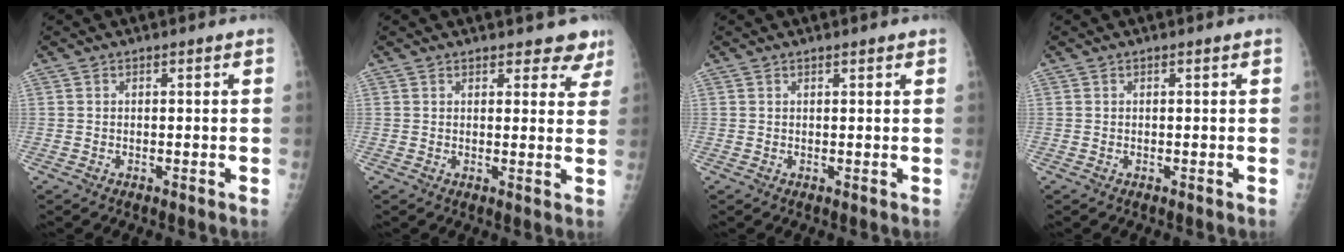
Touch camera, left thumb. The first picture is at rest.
{"total": 5.4, "force": [4.7, 2.4, 1.2], "torque": [0.023, -0.025, 0.044]}
{"total": 1.0, "force": [0.8, 0.2, 0.5], "torque": [-0.006, -0.002, 0.010]}
{"total": 0.0}